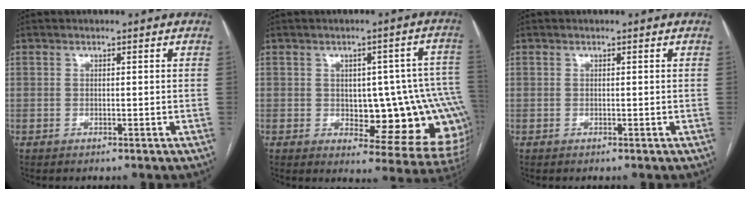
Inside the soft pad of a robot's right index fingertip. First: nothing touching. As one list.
[{"total": 15.5, "force": [-1.7, 5.6, 14.3], "torque": [-0.112, 0.025, 0.001]}, {"total": 0.0}]